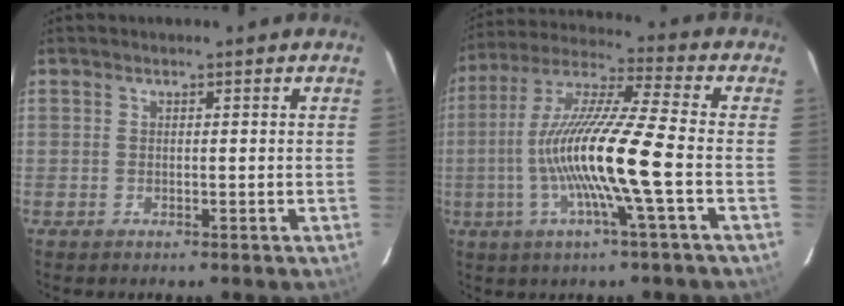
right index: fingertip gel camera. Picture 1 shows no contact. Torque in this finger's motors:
{"motor_torque": [1.44, -0.70, 1.05, 0.21]}